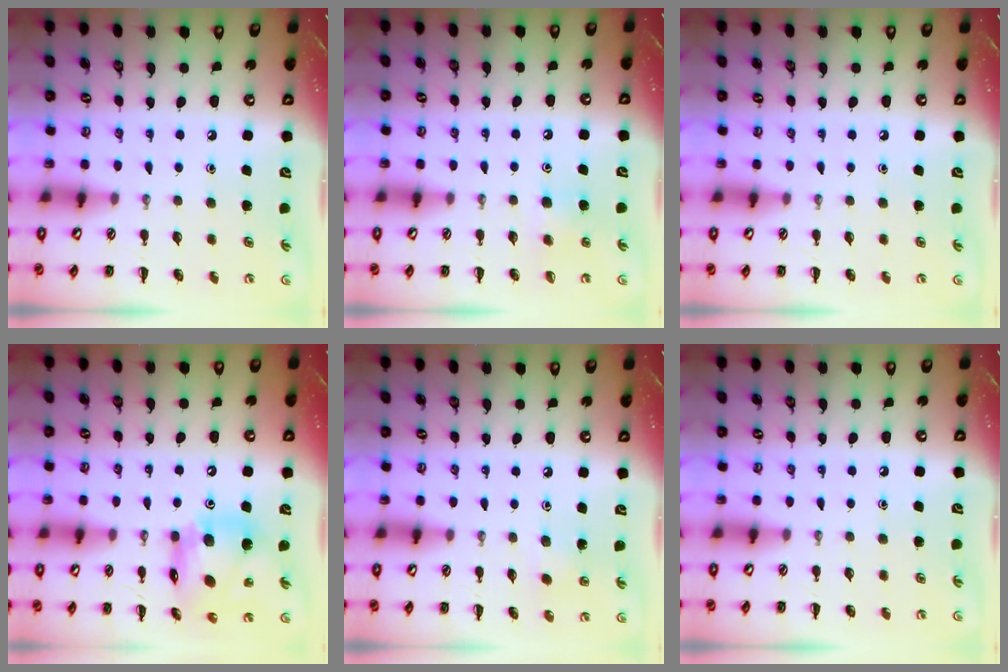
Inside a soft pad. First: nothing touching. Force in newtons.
{"total": 5.4, "press": 5.1, "slide": 1.6}
{"total": 0.0}
{"total": 13.9, "press": 13.5, "slide": 3.2}
{"total": 1.9, "press": 1.8, "slide": 0.7}
{"total": 0.0}